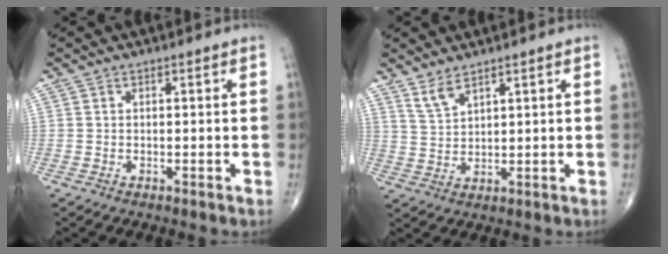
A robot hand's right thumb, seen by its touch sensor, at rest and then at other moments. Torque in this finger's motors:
{"motor_torque": [-0.80, 0.35, -0.15, 0.22, 0.10]}